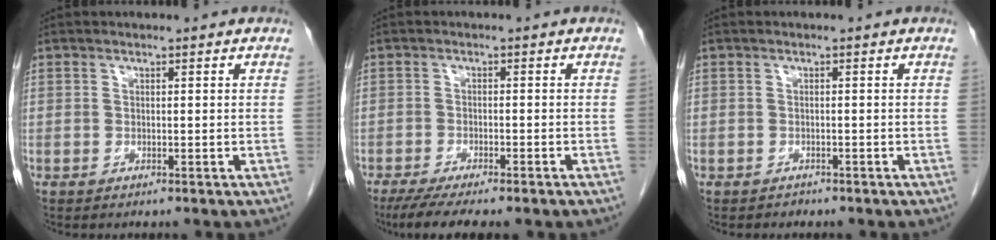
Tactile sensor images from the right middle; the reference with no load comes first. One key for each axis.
{"total": 8.0, "fx": -6.4, "fy": 0.9, "fz": 4.8, "tx": -0.069, "ty": -0.014, "tz": -0.094}
{"total": 0.8, "fx": -0.7, "fy": 0.5, "fz": -0.1, "tx": -0.007, "ty": 0.001, "tz": -0.012}